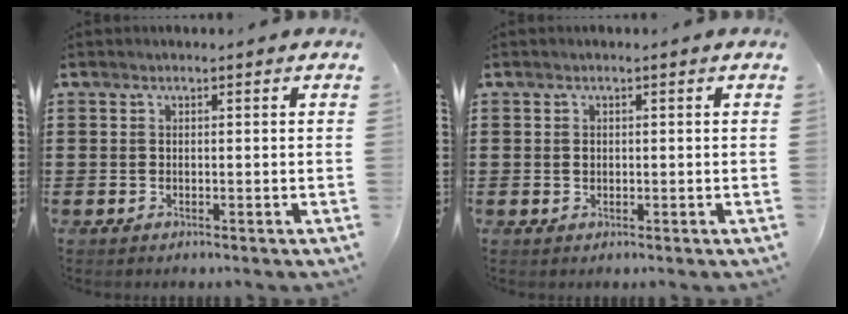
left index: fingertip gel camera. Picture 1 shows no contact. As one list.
[{"total": 0.8, "force": [0.1, 0.6, 0.5], "torque": [-0.013, 0.002, 0.001]}]